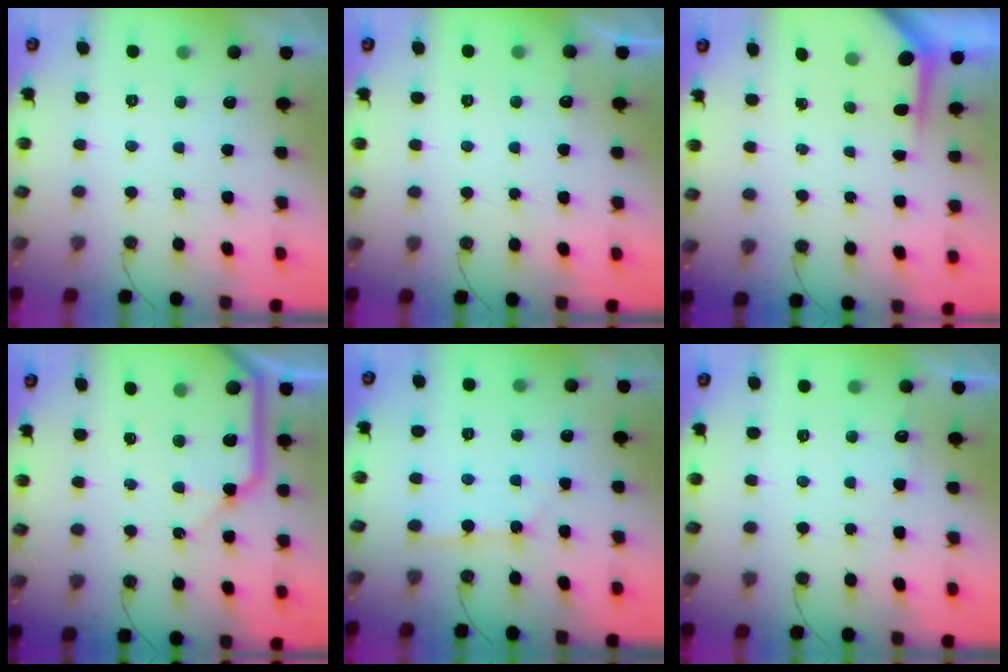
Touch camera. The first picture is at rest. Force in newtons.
{"total": 2.8, "press": 2.8, "slide": 0.4}
{"total": 3.6, "press": 3.6, "slide": 0.3}
{"total": 12.4, "press": 12.4, "slide": 1.0}
{"total": 2.0, "press": 2.0, "slide": 0.1}
{"total": 4.0, "press": 3.9, "slide": 0.8}